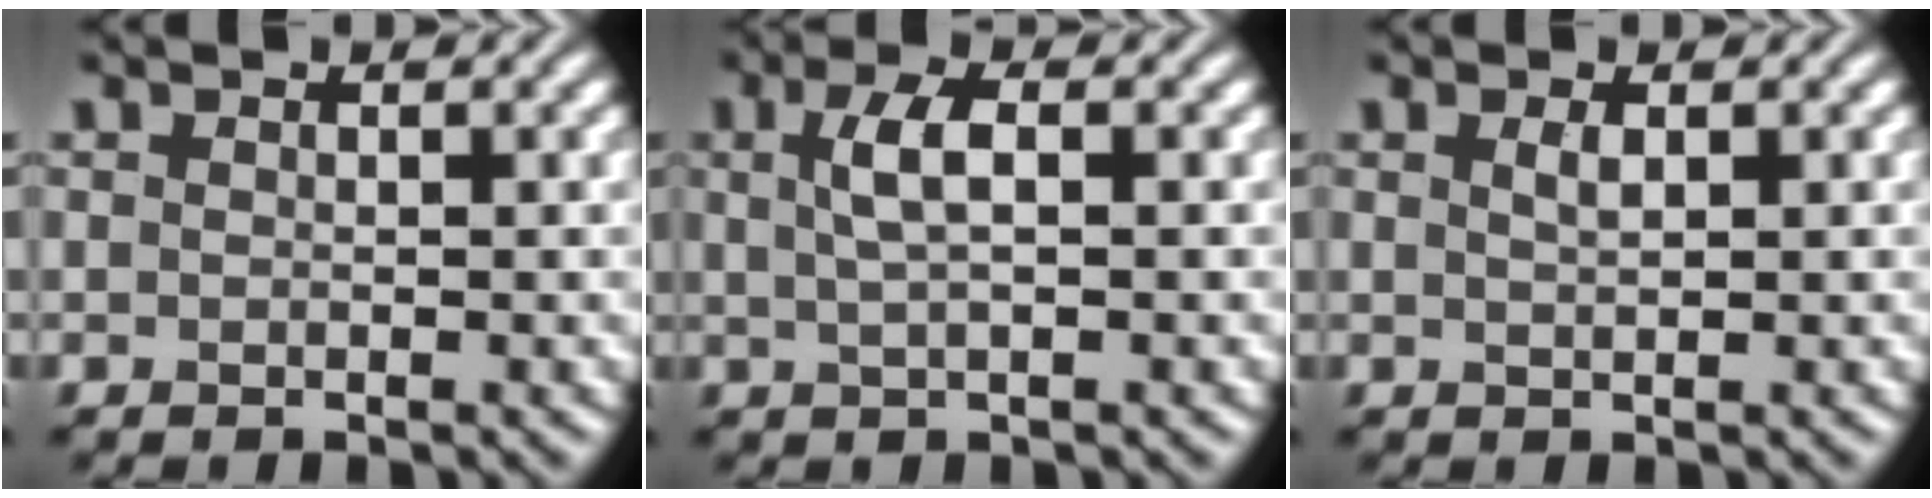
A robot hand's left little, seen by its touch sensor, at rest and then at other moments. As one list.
[{"total": 2.8, "force": [0.7, 0.9, 2.6], "torque": [-0.051, 0.007, 0.012]}, {"total": 0.9, "force": [0.4, 0.3, 0.8], "torque": [-0.015, 0.002, 0.008]}]